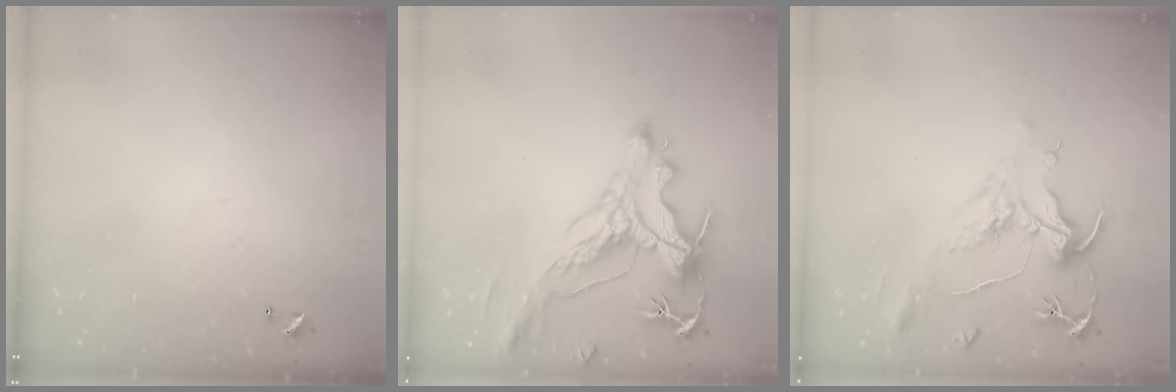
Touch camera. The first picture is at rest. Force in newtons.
{"total": 2.9, "press": 2.6, "slide": 1.5}
{"total": 2.2, "press": 1.7, "slide": 1.4}